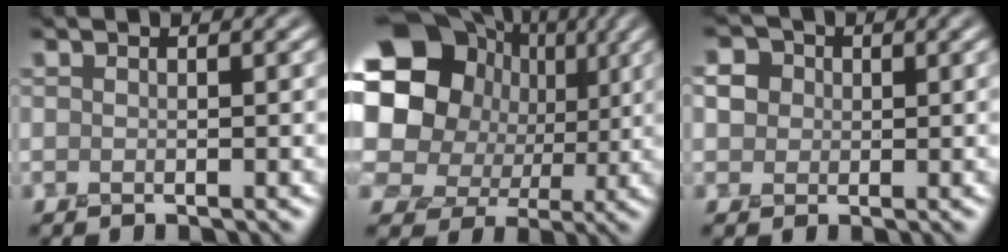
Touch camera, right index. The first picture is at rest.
{"total": 14.8, "force": [2.6, 12.3, 7.8], "torque": [-0.157, 0.012, 0.030]}
{"total": 3.0, "force": [0.6, 2.7, 1.2], "torque": [-0.026, 0.010, 0.011]}